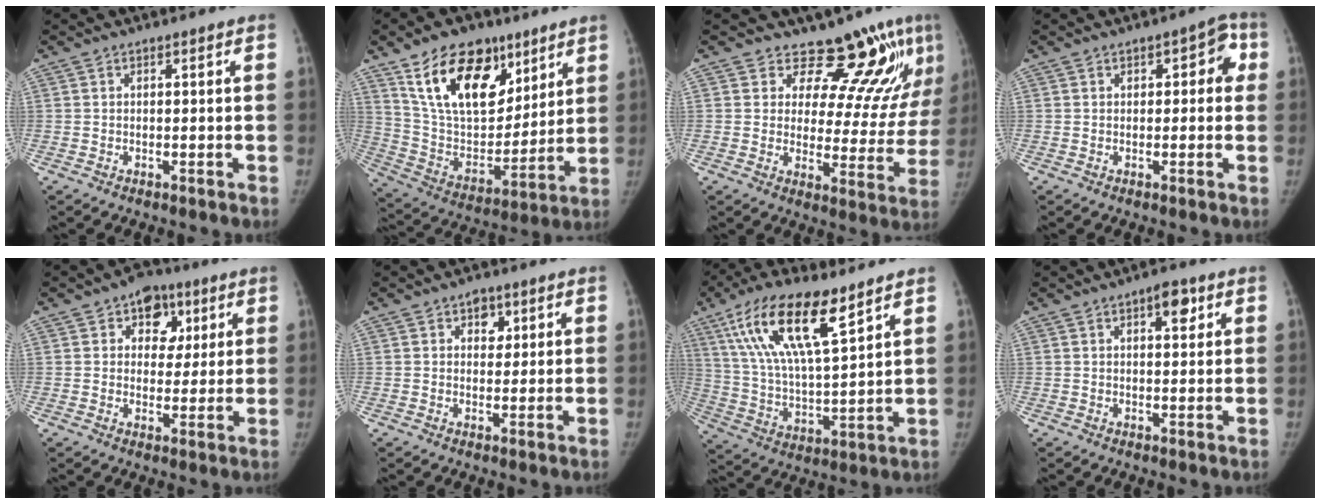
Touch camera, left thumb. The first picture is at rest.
{"total": 22.7, "force": [12.7, 13.3, 13.3], "torque": [-0.184, -0.045, 0.234]}
{"total": 15.3, "force": [12.2, 6.0, 7.0], "torque": [-0.037, -0.100, 0.151]}
{"total": 4.6, "force": [1.1, 2.9, 3.4], "torque": [-0.005, 0.009, 0.004]}
{"total": 8.9, "force": [3.7, 6.8, 4.3], "torque": [-0.009, -0.006, 0.047]}
{"total": 3.8, "force": [1.7, 2.8, 1.8], "torque": [0.002, -0.005, 0.021]}
{"total": 19.1, "force": [10.6, 6.1, 14.7], "torque": [-0.263, -0.032, 0.202]}
{"total": 4.4, "force": [2.1, 2.1, 3.3], "torque": [-0.029, -0.005, 0.026]}